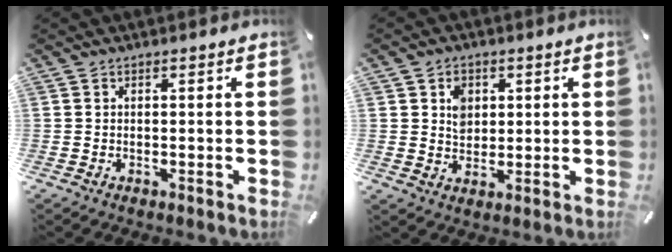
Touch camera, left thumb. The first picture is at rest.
{"total": 5.0, "force": [1.3, 4.3, 2.0], "torque": [-0.026, -0.001, 0.018]}